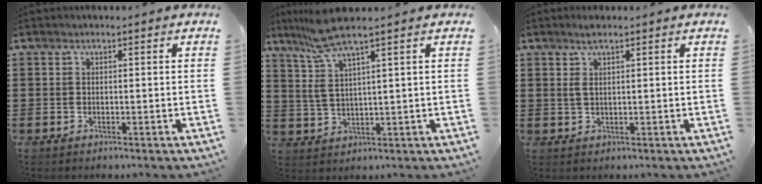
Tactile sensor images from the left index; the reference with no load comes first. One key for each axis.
{"total": 6.8, "fx": 4.3, "fy": 0.2, "fz": 5.3, "tx": -0.133, "ty": -0.014, "tz": 0.068}
{"total": 2.6, "fx": 1.2, "fy": 0.6, "fz": 2.1, "tx": -0.052, "ty": 0.002, "tz": 0.018}